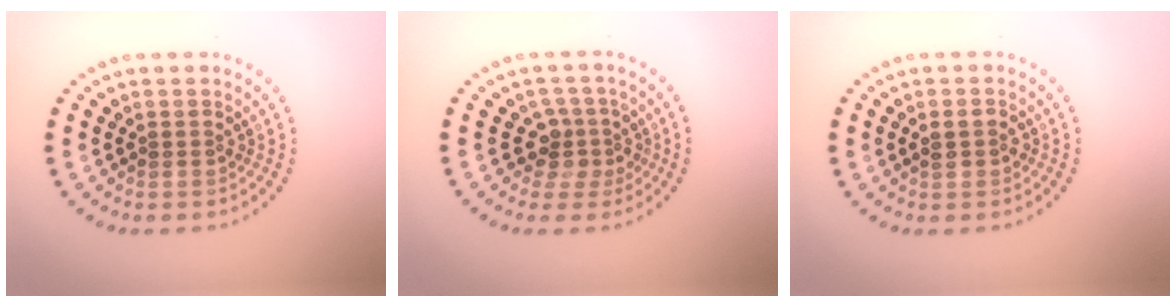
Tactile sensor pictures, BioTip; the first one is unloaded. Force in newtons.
{"total": 2.8, "press": 2.0, "slide": 1.9}
{"total": 1.4, "press": 1.4, "slide": 0.1}